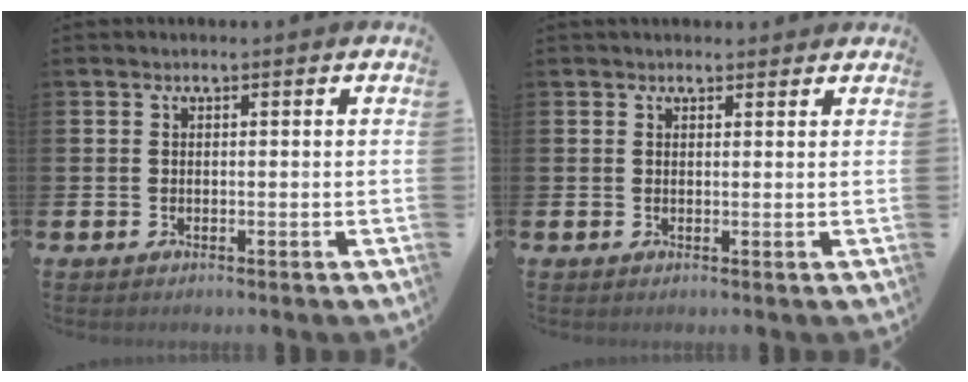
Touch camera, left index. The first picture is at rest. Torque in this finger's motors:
{"motor_torque": [1.19, -0.95, 0.14, 0.08]}